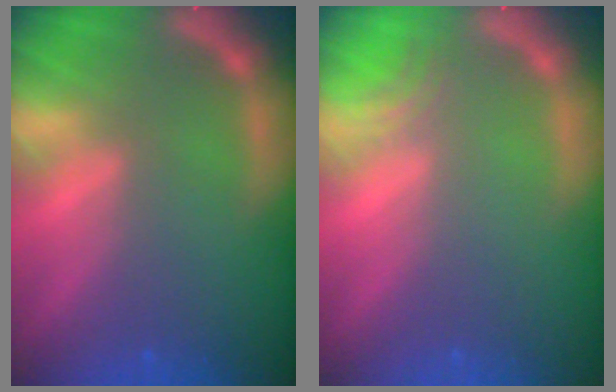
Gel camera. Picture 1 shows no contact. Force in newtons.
{"total": 1.5}